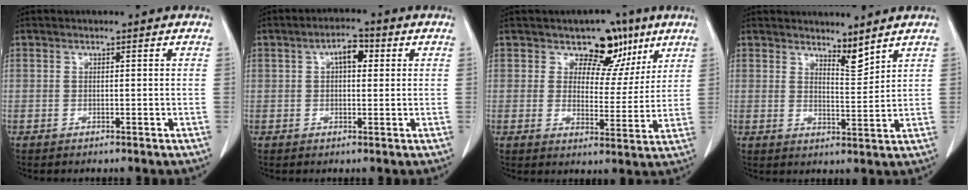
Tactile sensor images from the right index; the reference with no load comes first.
{"total": 4.0, "force": [1.2, 1.9, 3.4], "torque": [-0.056, 0.014, 0.015]}
{"total": 7.6, "force": [4.9, 4.9, 3.0], "torque": [-0.018, 0.000, 0.069]}
{"total": 3.6, "force": [3.3, 0.5, 1.3], "torque": [-0.022, -0.014, 0.060]}